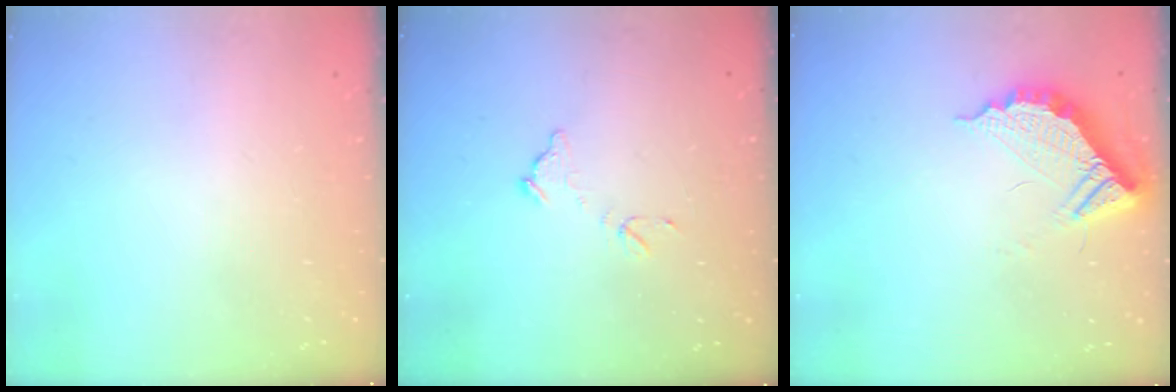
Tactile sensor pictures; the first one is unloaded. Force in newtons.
{"total": 6.9, "press": 6.9, "slide": 0.4}
{"total": 11.2, "press": 11.2, "slide": 0.9}